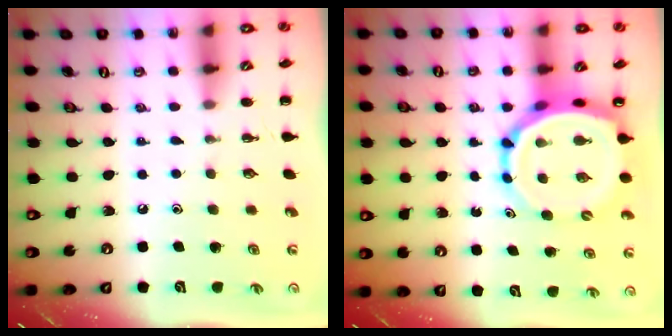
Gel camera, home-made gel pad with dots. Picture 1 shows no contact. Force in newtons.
{"total": 8.5, "press": 8.1, "slide": 2.3}